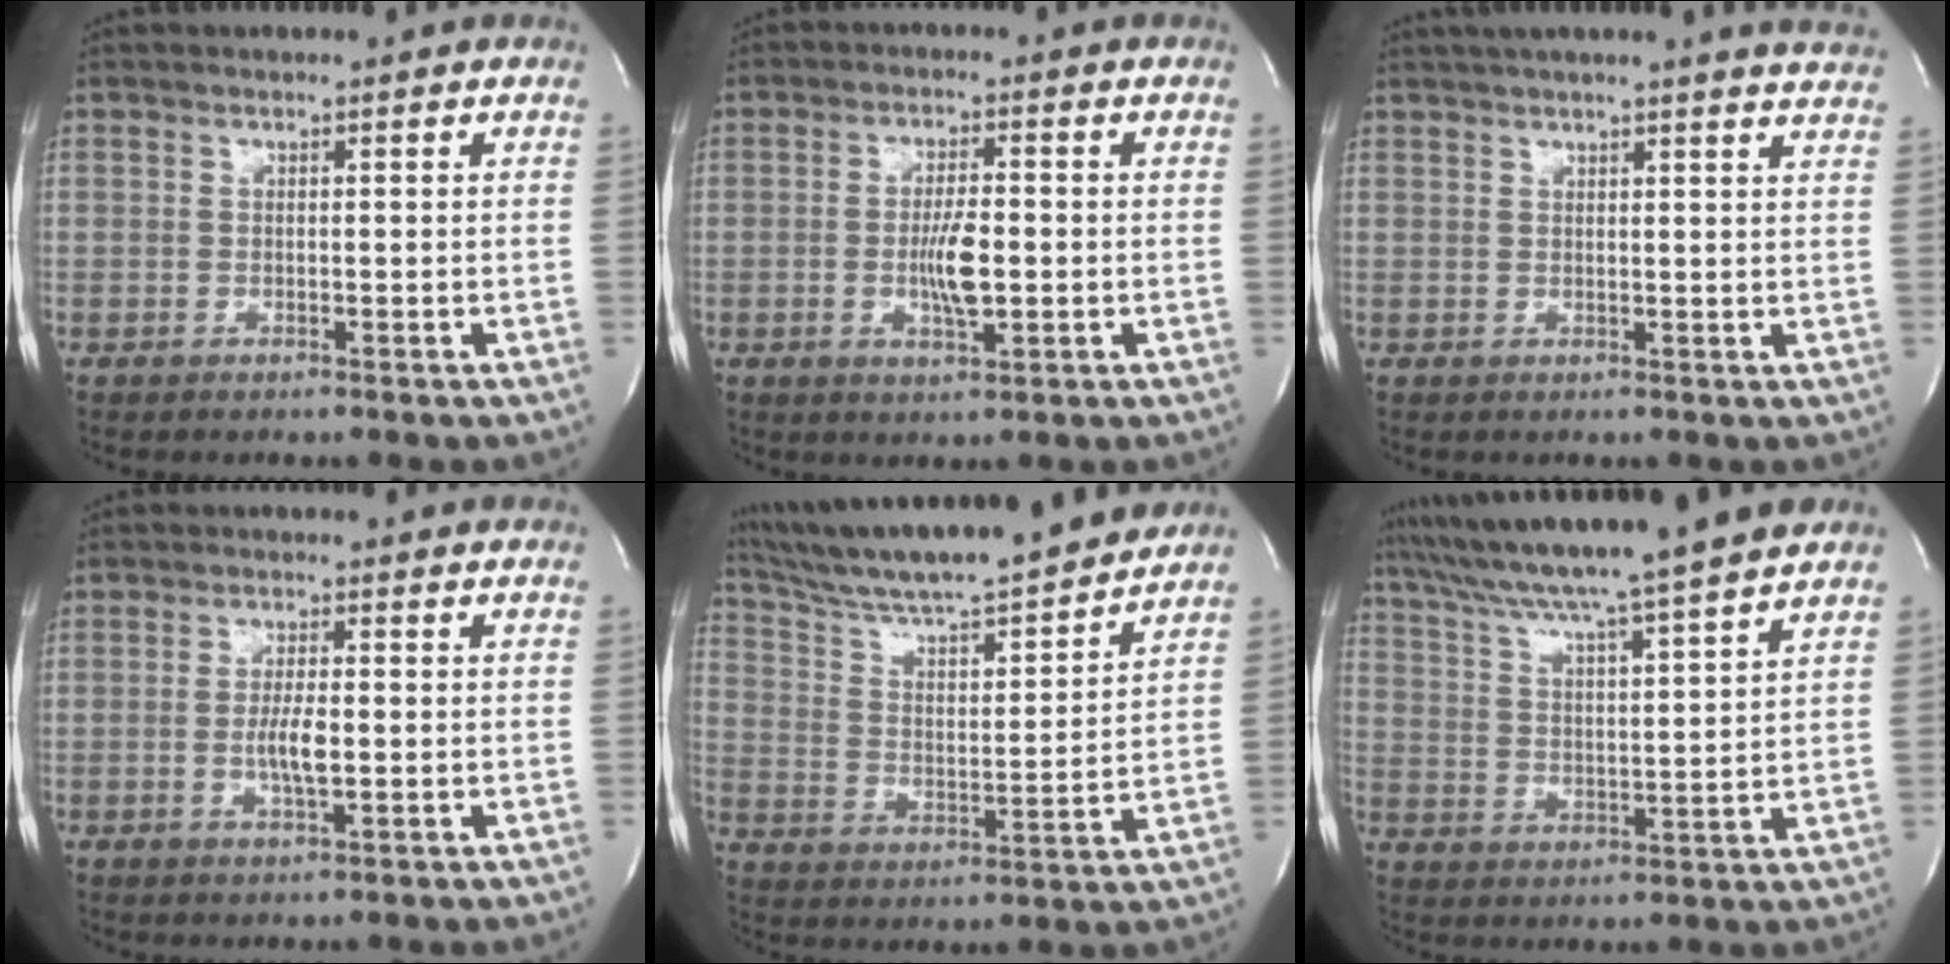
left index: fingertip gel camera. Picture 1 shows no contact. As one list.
[{"total": 5.6, "force": [-0.9, 1.4, 5.4], "torque": [-0.103, -0.006, -0.014]}, {"total": 16.4, "force": [15.0, 0.1, 6.6], "torque": [-0.103, -0.006, 0.177]}, {"total": 4.0, "force": [-0.6, 0.7, 3.9], "torque": [-0.080, -0.005, -0.009]}, {"total": 20.4, "force": [18.5, 1.0, 8.7], "torque": [-0.158, 0.004, 0.295]}, {"total": 17.1, "force": [14.8, -1.3, 8.5], "torque": [-0.153, 0.007, 0.226]}]